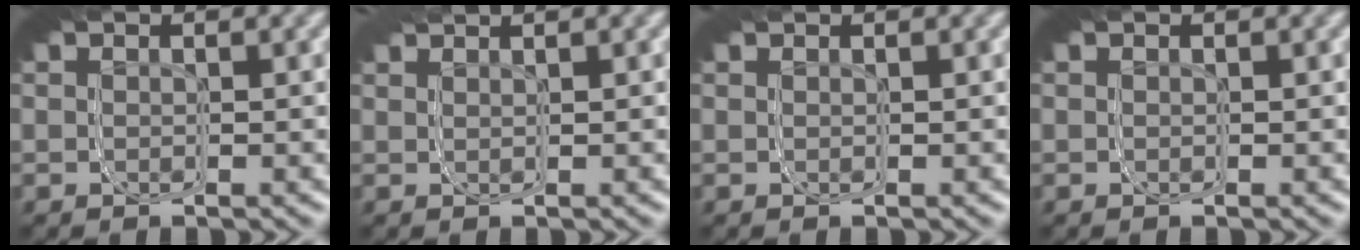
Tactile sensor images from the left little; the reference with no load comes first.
{"total": 1.5, "force": [1.0, 0.7, 0.8], "torque": [-0.033, 0.003, 0.016]}
{"total": 0.0}
{"total": 0.0}